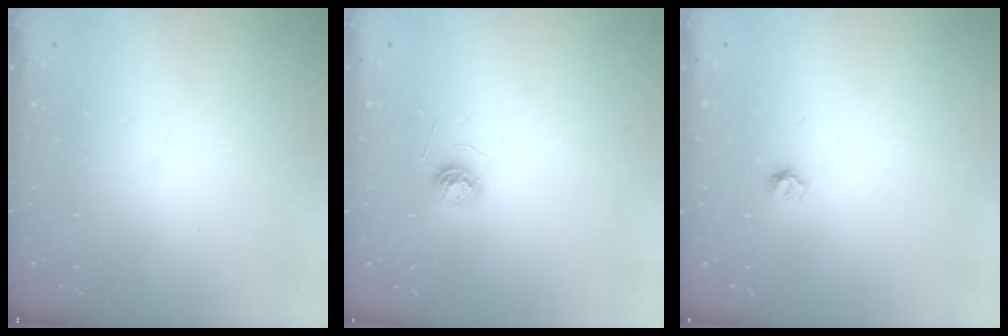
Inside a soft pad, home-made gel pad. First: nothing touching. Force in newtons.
{"total": 5.2, "press": 5.2, "slide": 0.5}
{"total": 5.1, "press": 5.1, "slide": 0.4}